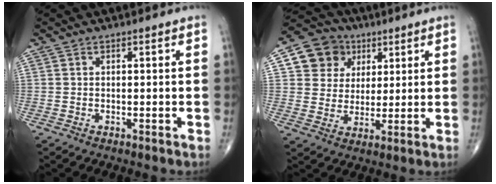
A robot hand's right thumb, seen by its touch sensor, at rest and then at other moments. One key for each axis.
{"total": 10.7, "fx": 4.1, "fy": 9.3, "fz": 3.3, "tx": -0.022, "ty": -0.003, "tz": 0.068}